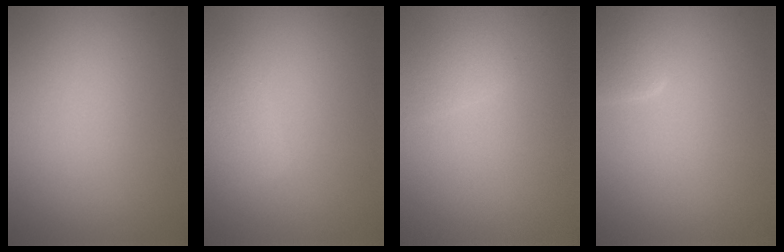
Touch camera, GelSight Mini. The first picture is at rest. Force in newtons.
{"total": 2.2, "press": 2.2, "slide": 0.0}
{"total": 1.1, "press": 1.1, "slide": 0.1}
{"total": 2.1, "press": 2.0, "slide": 0.2}